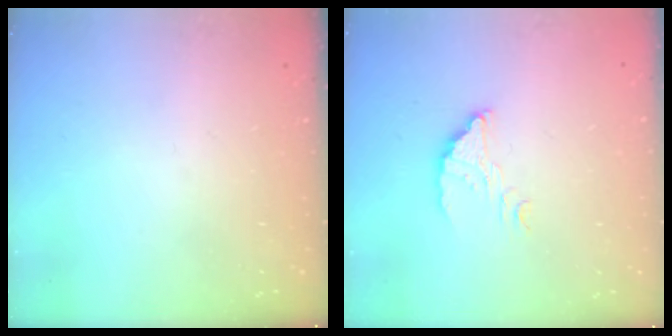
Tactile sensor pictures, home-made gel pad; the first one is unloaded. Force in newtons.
{"total": 3.4, "press": 3.4, "slide": 0.3}